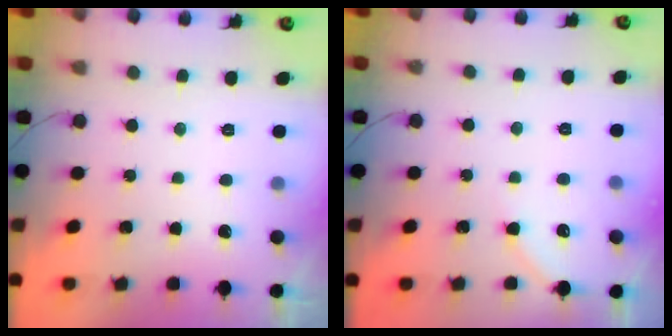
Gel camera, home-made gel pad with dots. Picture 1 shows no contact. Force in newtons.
{"total": 3.4, "press": 3.3, "slide": 0.5}